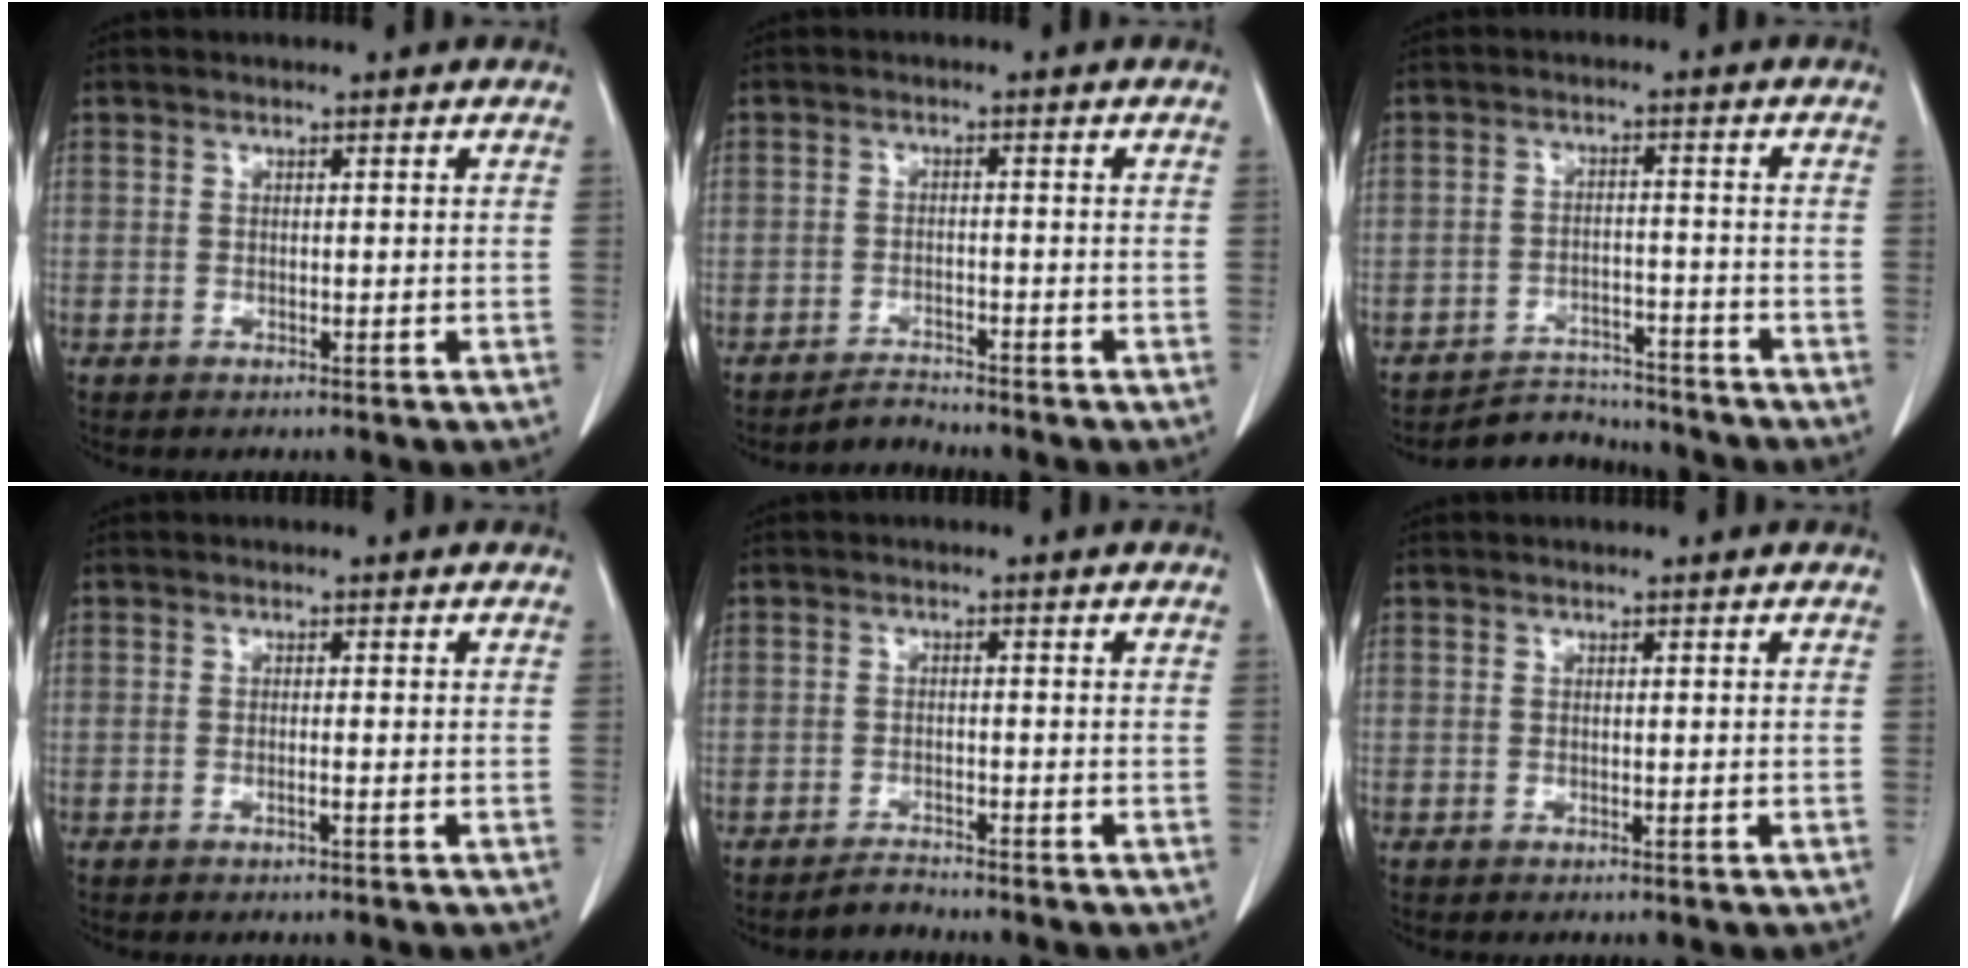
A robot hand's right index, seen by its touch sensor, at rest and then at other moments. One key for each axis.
{"total": 2.3, "fx": -2.2, "fy": 0.1, "fz": -0.6, "tx": 0.015, "ty": -0.011, "tz": -0.037}
{"total": 6.1, "fx": -5.9, "fy": 1.5, "fz": -0.9, "tx": 0.020, "ty": 0.015, "tz": -0.094}
{"total": 0.8, "fx": -0.4, "fy": -0.1, "fz": 0.7, "tx": -0.016, "ty": -0.001, "tz": -0.006}
{"total": 1.8, "fx": -1.8, "fy": 0.1, "fz": -0.3, "tx": 0.010, "ty": -0.006, "tz": -0.029}
{"total": 0.0}